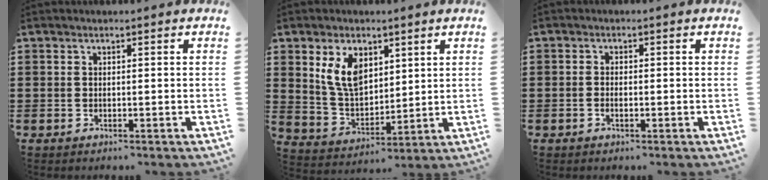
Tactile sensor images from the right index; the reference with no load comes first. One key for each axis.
{"total": 8.2, "fx": 3.6, "fy": 4.9, "fz": 5.5, "tx": -0.130, "ty": 0.008, "tz": 0.068}
{"total": 1.1, "fx": -0.5, "fy": 0.4, "fz": 0.8, "tx": -0.016, "ty": -0.001, "tz": -0.010}